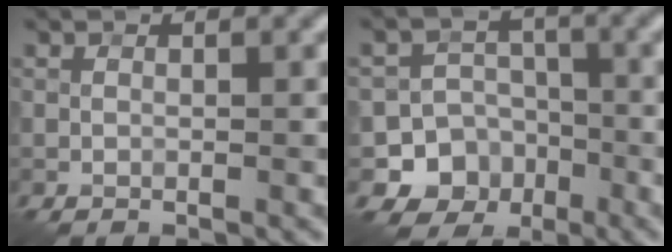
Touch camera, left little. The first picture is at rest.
{"total": 9.0, "force": [-4.1, 7.9, 1.2], "torque": [0.007, -0.020, -0.083]}